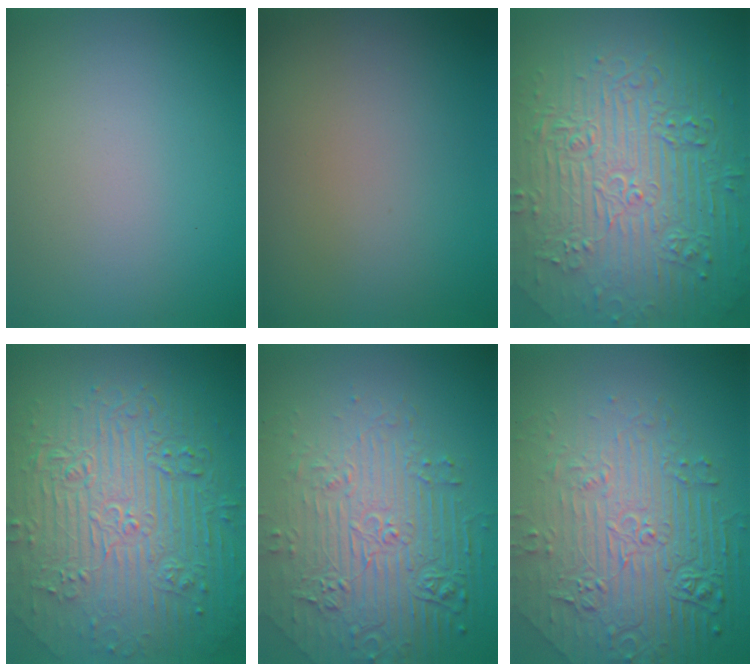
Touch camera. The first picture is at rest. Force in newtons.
{"total": 0.0}
{"total": 11.0, "press": 7.4, "slide": 8.2}
{"total": 11.0, "press": 7.3, "slide": 8.3}
{"total": 7.9, "press": 5.6, "slide": 5.5}
{"total": 9.0, "press": 6.1, "slide": 6.5}